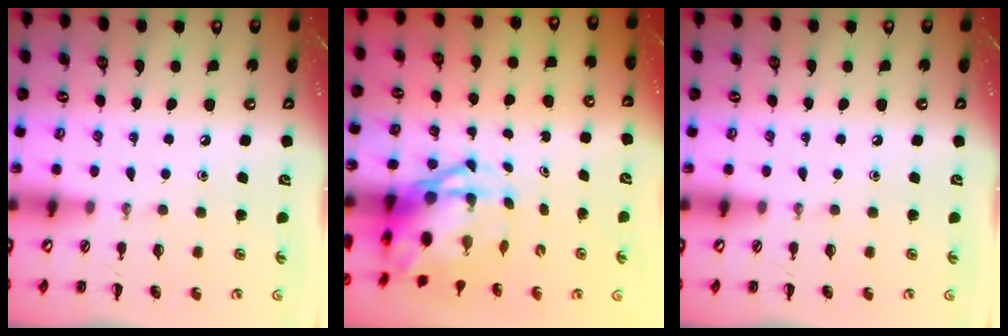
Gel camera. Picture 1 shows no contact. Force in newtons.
{"total": 6.2, "press": 6.0, "slide": 1.6}
{"total": 0.0}